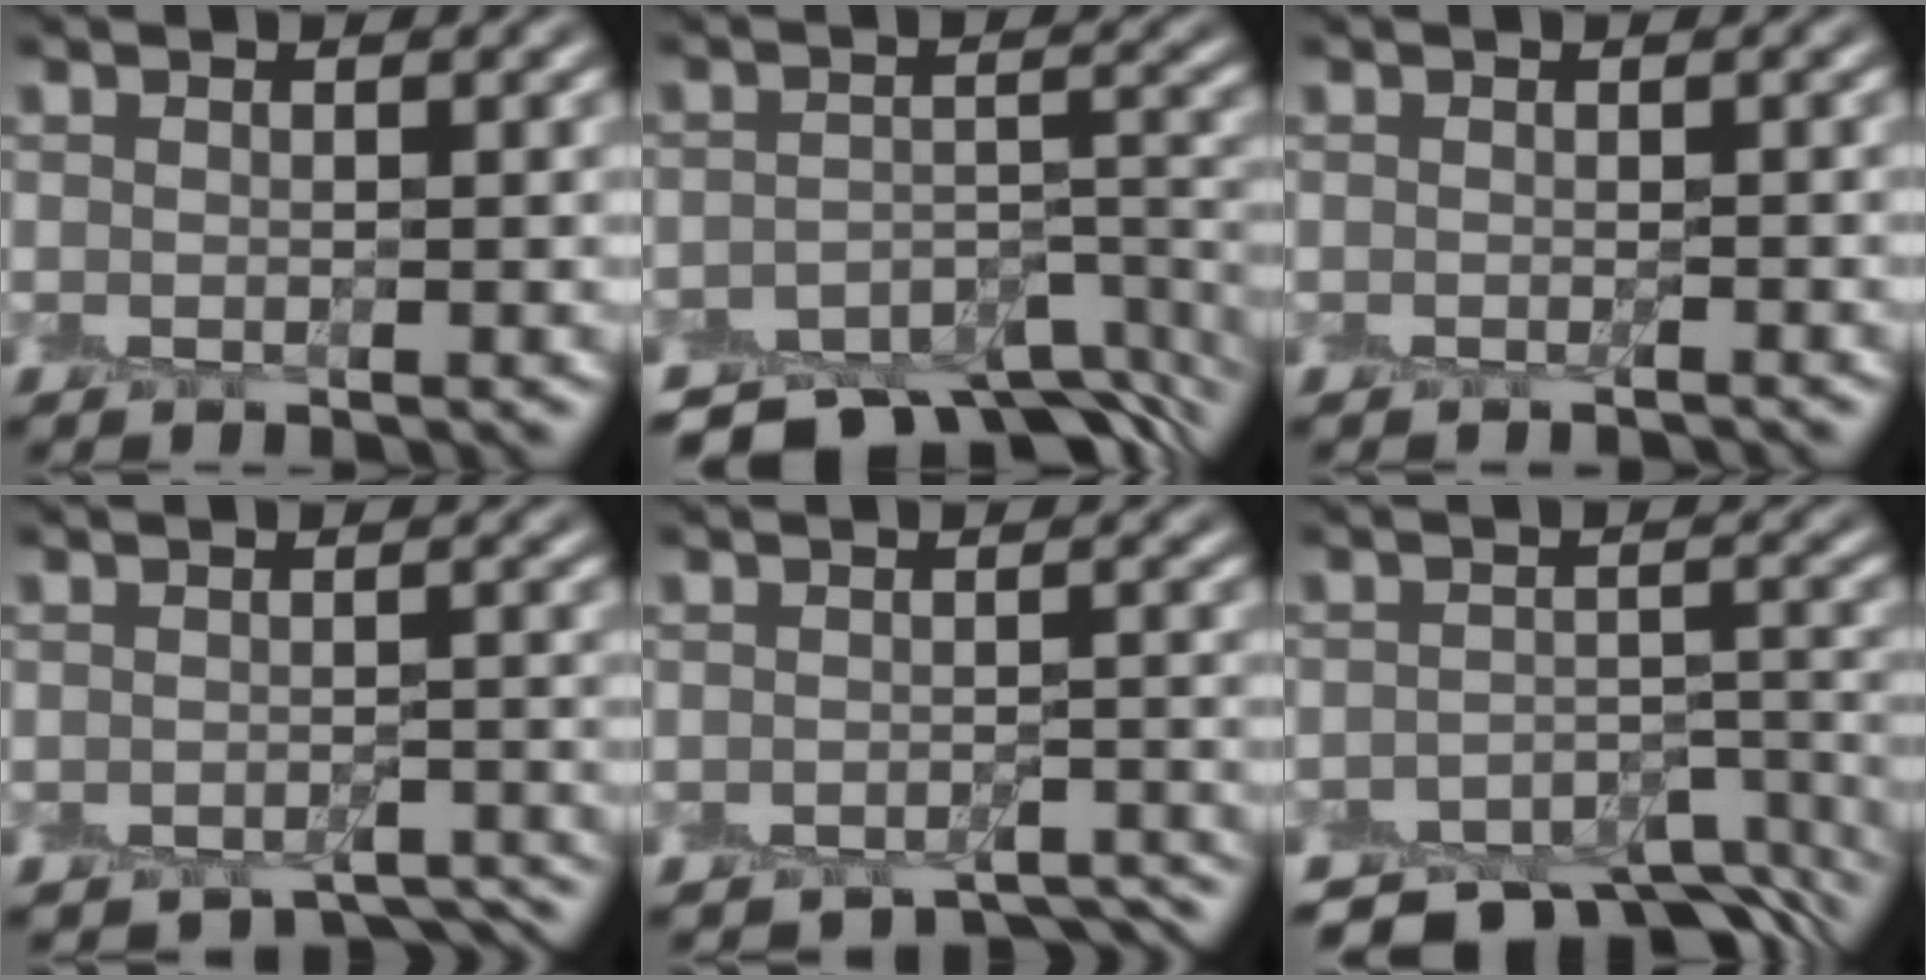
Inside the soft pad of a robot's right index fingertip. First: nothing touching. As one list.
[{"total": 9.2, "force": [-8.2, 2.7, 3.3], "torque": [-0.040, -0.009, -0.125]}, {"total": 0.7, "force": [-0.7, 0.1, 0.0], "torque": [-0.001, -0.005, -0.013]}, {"total": 4.6, "force": [-3.9, 1.9, 1.5], "torque": [-0.012, 0.000, -0.039]}, {"total": 4.5, "force": [-4.1, 1.5, 1.2], "torque": [-0.009, 0.003, -0.041]}, {"total": 8.4, "force": [-7.6, 2.5, 2.6], "torque": [-0.030, -0.007, -0.111]}]